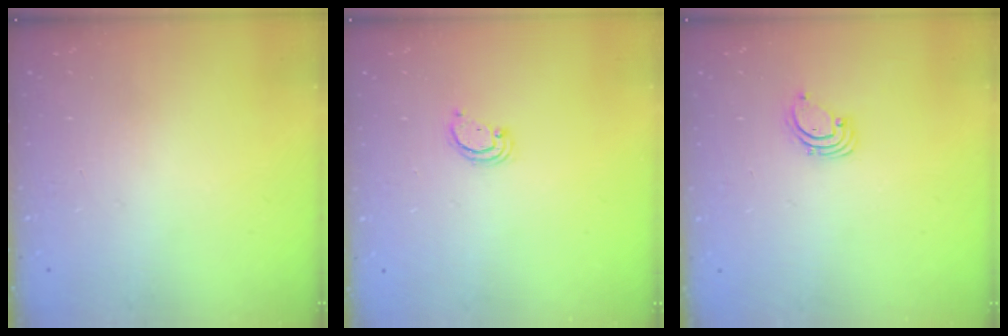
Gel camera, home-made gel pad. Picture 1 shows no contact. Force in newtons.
{"total": 2.4, "press": 2.4, "slide": 0.2}
{"total": 1.6, "press": 1.6, "slide": 0.1}